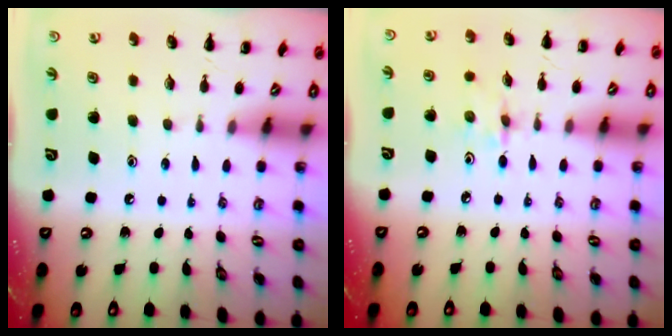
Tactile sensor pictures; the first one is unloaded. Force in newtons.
{"total": 2.4, "press": 2.3, "slide": 0.8}